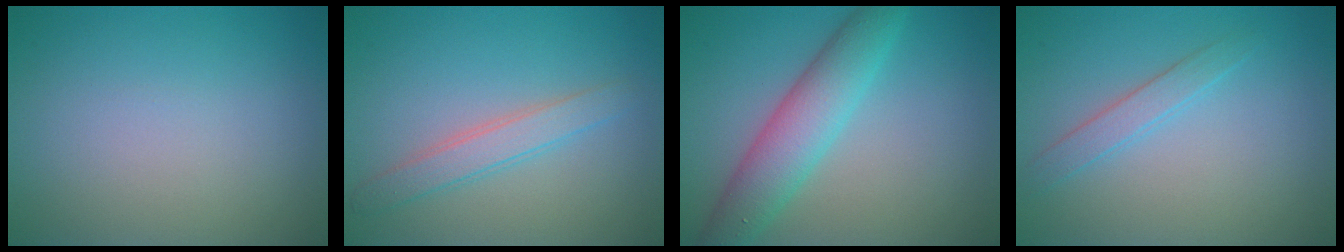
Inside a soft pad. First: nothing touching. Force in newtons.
{"total": 2.4, "press": 2.4, "slide": 0.2}
{"total": 5.4, "press": 5.4, "slide": 0.2}
{"total": 1.7, "press": 1.7, "slide": 0.1}